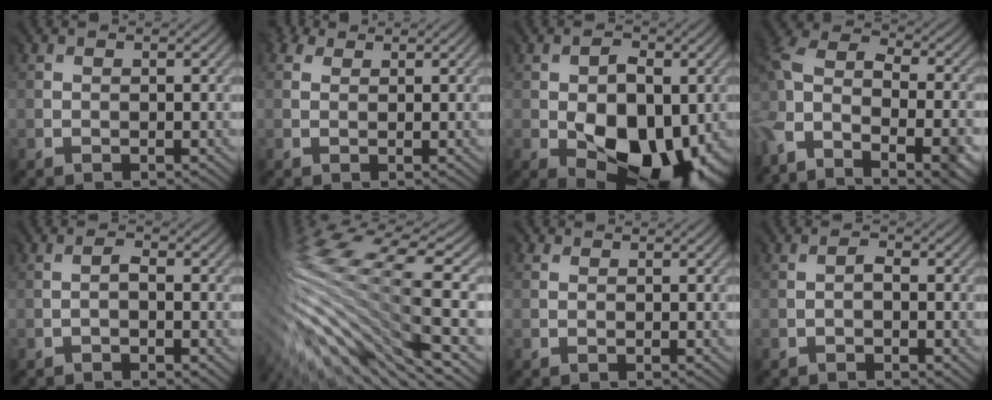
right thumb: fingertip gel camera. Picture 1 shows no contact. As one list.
[{"total": 2.1, "force": [1.3, 1.4, 0.9], "torque": [-0.020, 0.010, 0.023]}, {"total": 12.1, "force": [-2.5, 7.9, 8.9], "torque": [-0.122, -0.026, -0.031]}, {"total": 11.4, "force": [-6.9, 5.9, 6.9], "torque": [-0.168, -0.004, -0.122]}, {"total": 1.7, "force": [-1.2, 0.3, 1.1], "torque": [-0.020, 0.001, -0.018]}, {"total": 14.5, "force": [-2.0, 4.1, 13.7], "torque": [-0.303, 0.008, -0.028]}, {"total": 0.7, "force": [0.2, 0.6, 0.3], "torque": [-0.006, 0.001, 0.001]}, {"total": 1.4, "force": [-1.1, 0.4, 0.8], "torque": [-0.013, 0.000, -0.015]}]